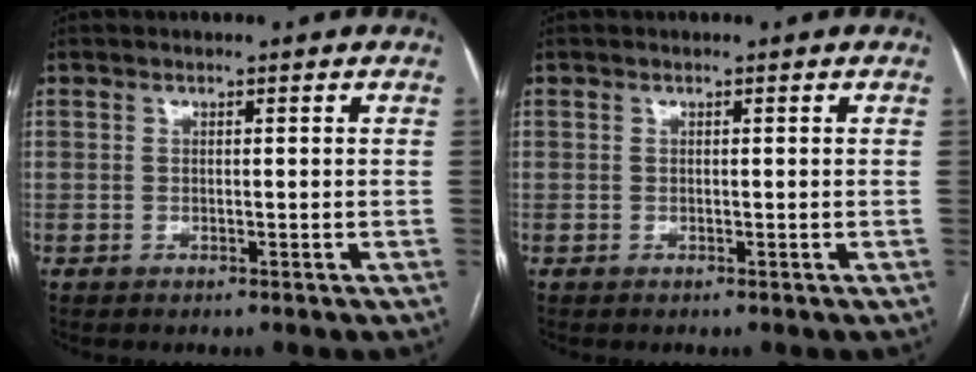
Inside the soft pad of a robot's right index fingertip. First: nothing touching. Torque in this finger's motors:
{"motor_torque": [-0.01, 0.01, 0.00, 0.00]}